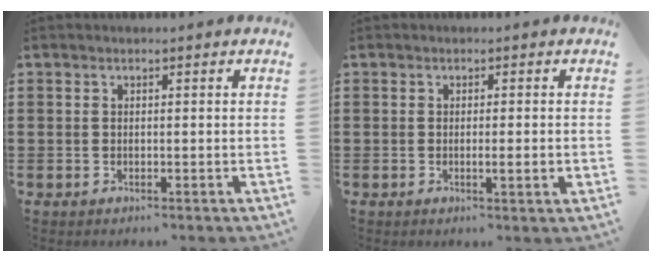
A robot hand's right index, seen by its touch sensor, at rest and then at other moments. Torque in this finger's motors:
{"motor_torque": [0.70, 0.03, 0.06, 0.03]}